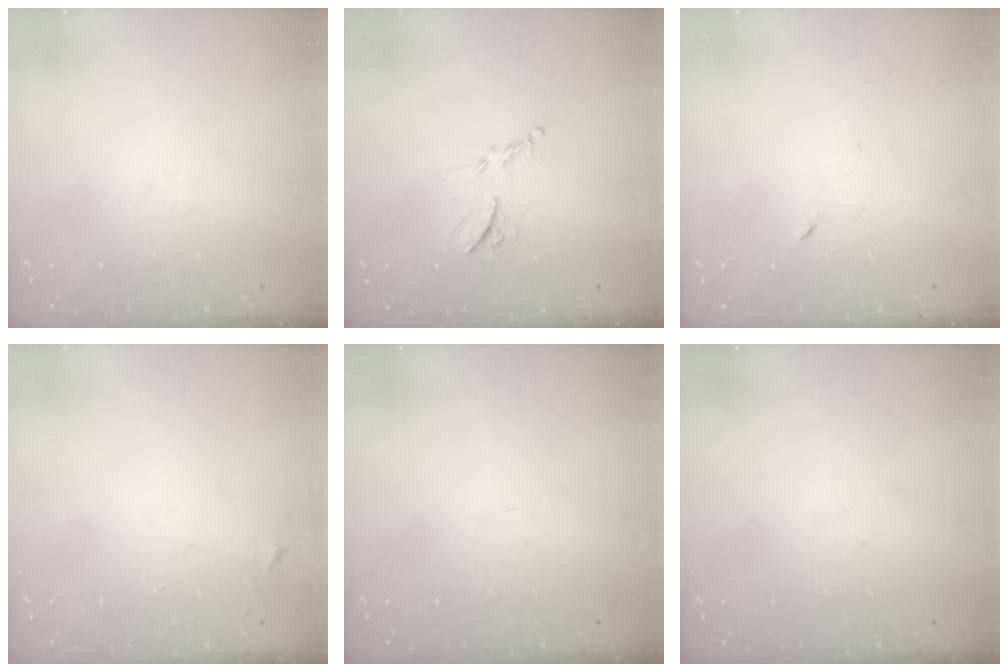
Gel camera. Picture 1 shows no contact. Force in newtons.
{"total": 8.7, "press": 8.7, "slide": 0.4}
{"total": 4.5, "press": 4.5, "slide": 0.6}
{"total": 2.6, "press": 2.6, "slide": 0.3}
{"total": 0.0}
{"total": 0.0}